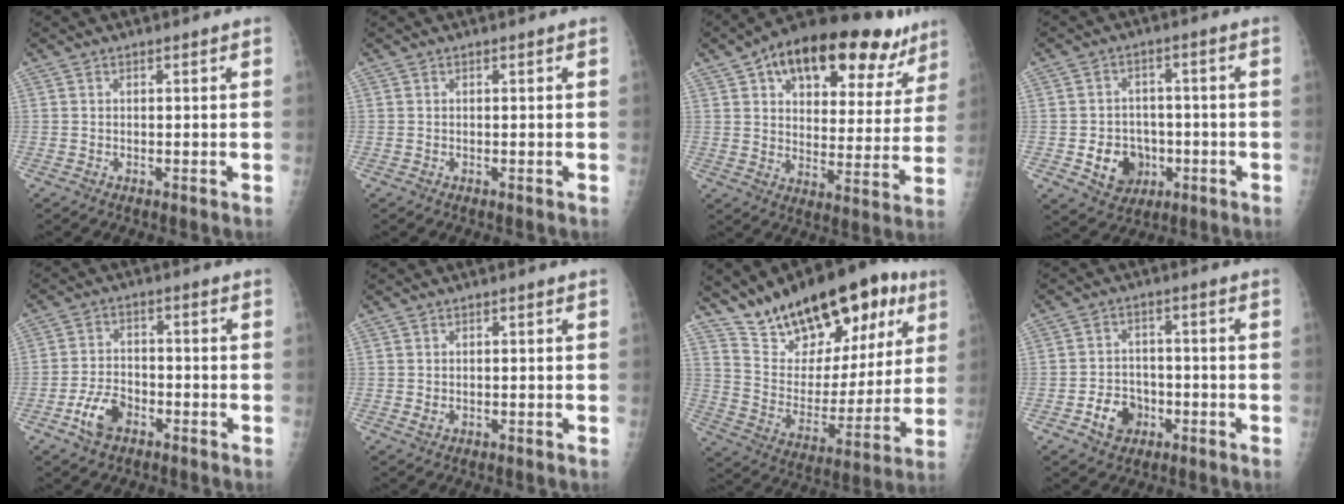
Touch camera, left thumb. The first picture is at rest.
{"total": 0.0}
{"total": 25.0, "force": [14.5, 12.2, 16.3], "torque": [-0.192, -0.010, 0.213]}
{"total": 8.7, "force": [-2.5, 7.3, 4.1], "torque": [-0.031, 0.014, -0.032]}
{"total": 6.7, "force": [-3.5, 4.1, 4.0], "torque": [-0.070, 0.021, -0.063]}
{"total": 1.3, "force": [-0.1, 0.9, 0.9], "torque": [-0.013, 0.001, 0.002]}
{"total": 25.3, "force": [15.2, 12.0, 16.3], "torque": [-0.205, -0.040, 0.247]}
{"total": 6.7, "force": [-2.8, 5.3, 2.9], "torque": [-0.024, 0.022, -0.045]}